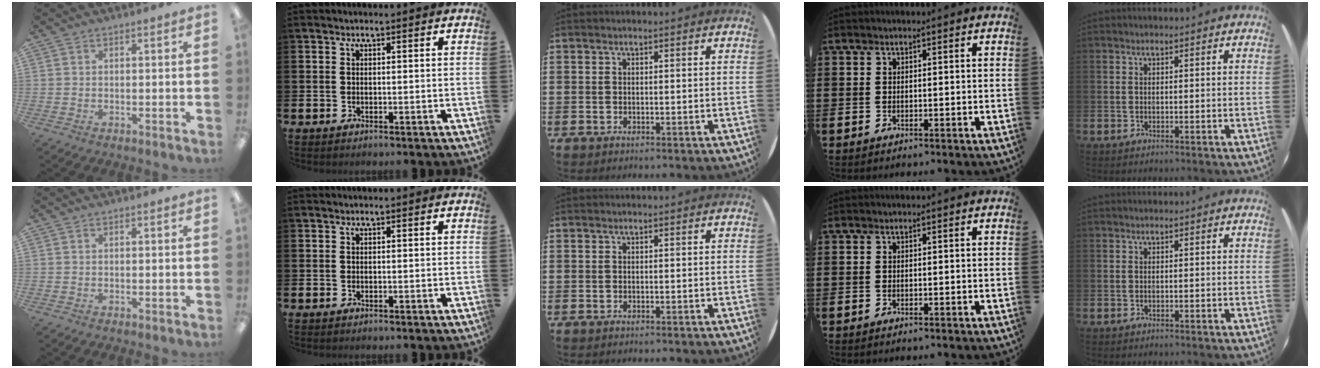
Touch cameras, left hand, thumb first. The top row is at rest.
{}